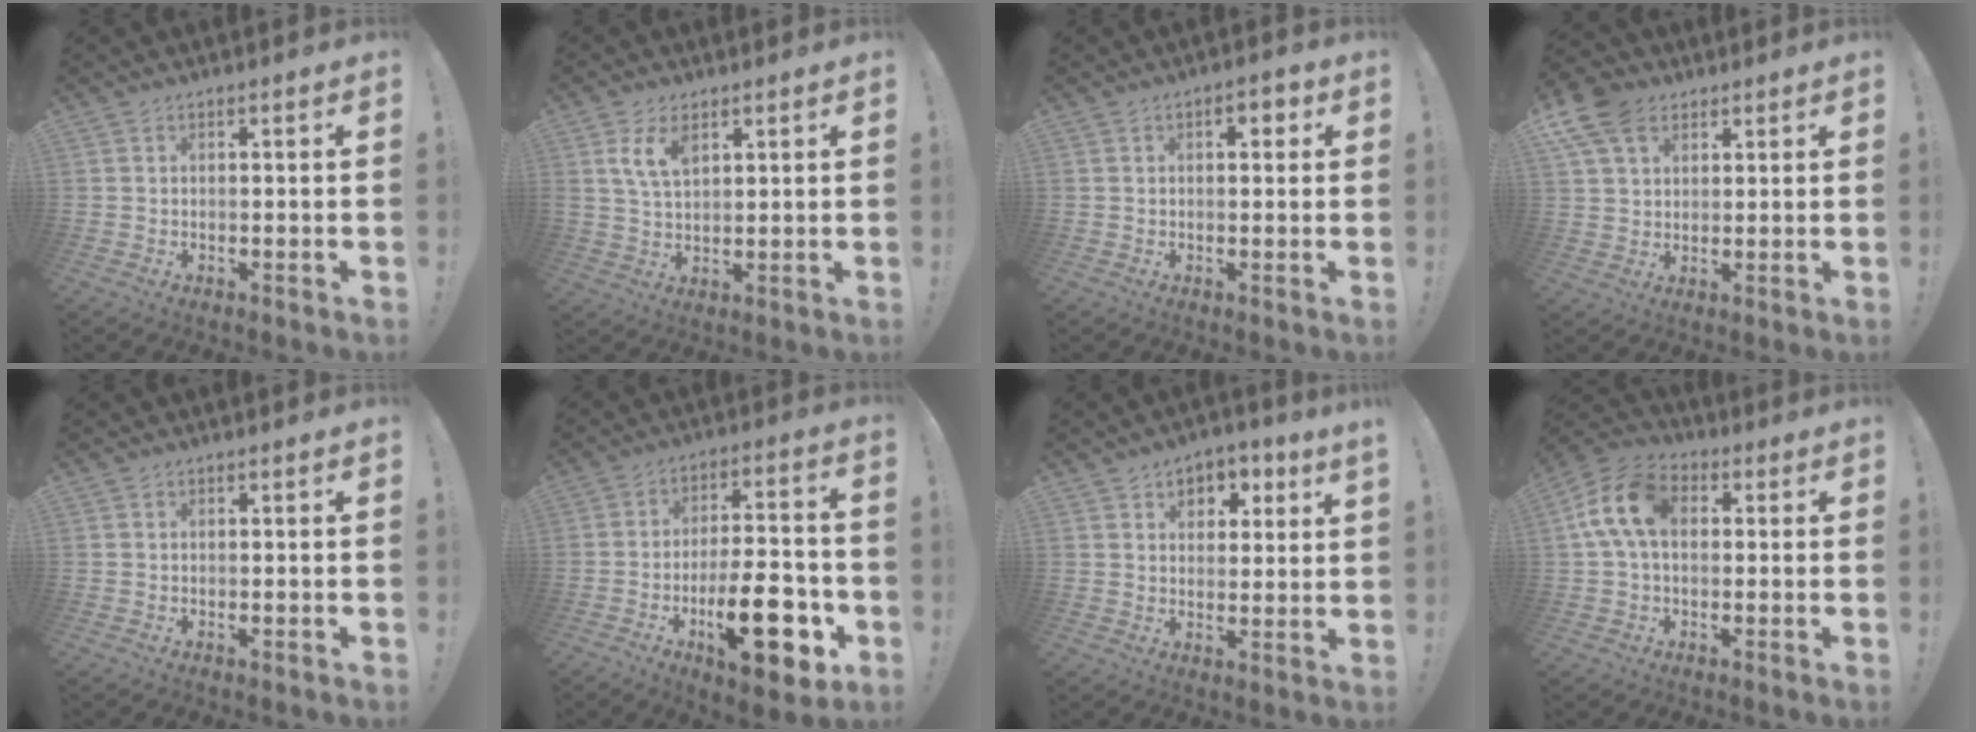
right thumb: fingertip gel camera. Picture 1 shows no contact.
{"total": 7.0, "force": [3.5, 3.7, 4.7], "torque": [-0.098, -0.009, 0.063]}
{"total": 3.3, "force": [0.8, 1.9, 2.5], "torque": [-0.034, 0.004, 0.007]}
{"total": 11.1, "force": [5.8, 7.5, 5.8], "torque": [-0.111, -0.017, 0.116]}
{"total": 0.0}
{"total": 20.7, "force": [-7.4, 8.1, 17.6], "torque": [-0.255, 0.039, -0.109]}
{"total": 6.6, "force": [4.2, 3.7, 3.5], "torque": [-0.051, -0.018, 0.075]}
{"total": 13.5, "force": [2.3, 8.9, 9.8], "torque": [-0.188, 0.016, 0.046]}